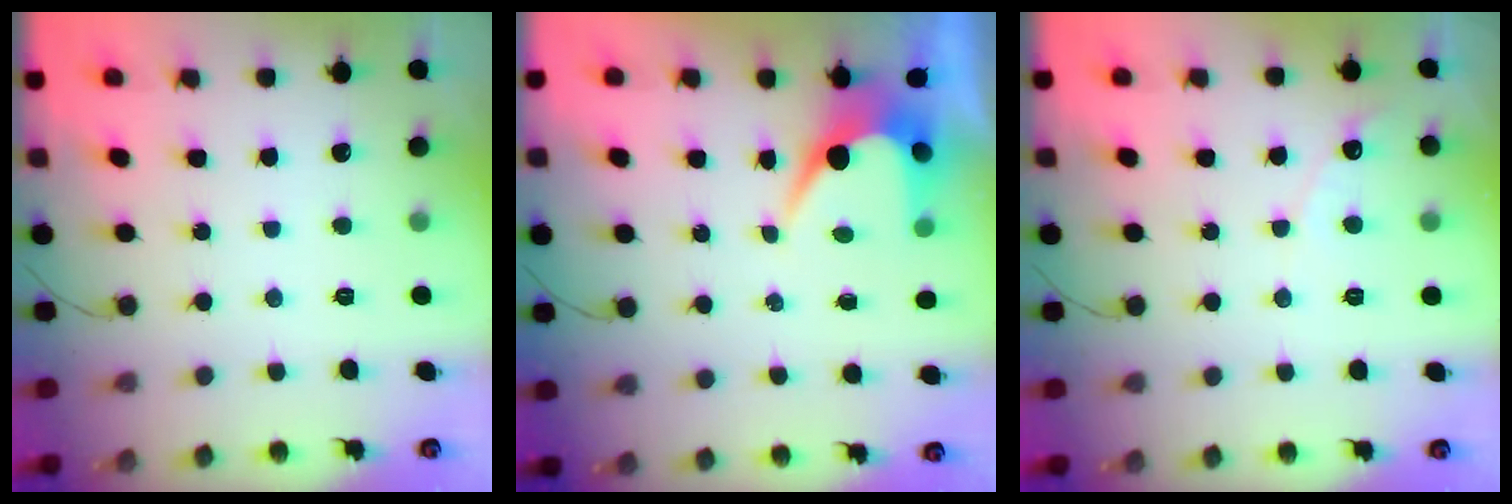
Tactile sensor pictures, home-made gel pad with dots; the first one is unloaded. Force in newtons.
{"total": 6.5, "press": 6.5, "slide": 0.4}
{"total": 4.3, "press": 4.3, "slide": 0.4}